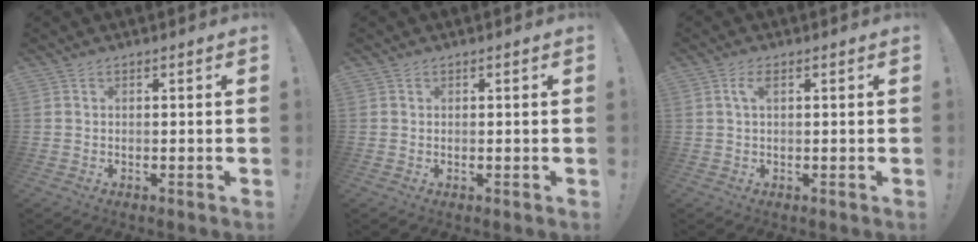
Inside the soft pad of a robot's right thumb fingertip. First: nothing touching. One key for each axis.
{"total": 0.0}
{"total": 2.6, "fx": 0.9, "fy": 0.6, "fz": 2.4, "tx": -0.041, "ty": 0.003, "tz": 0.013}